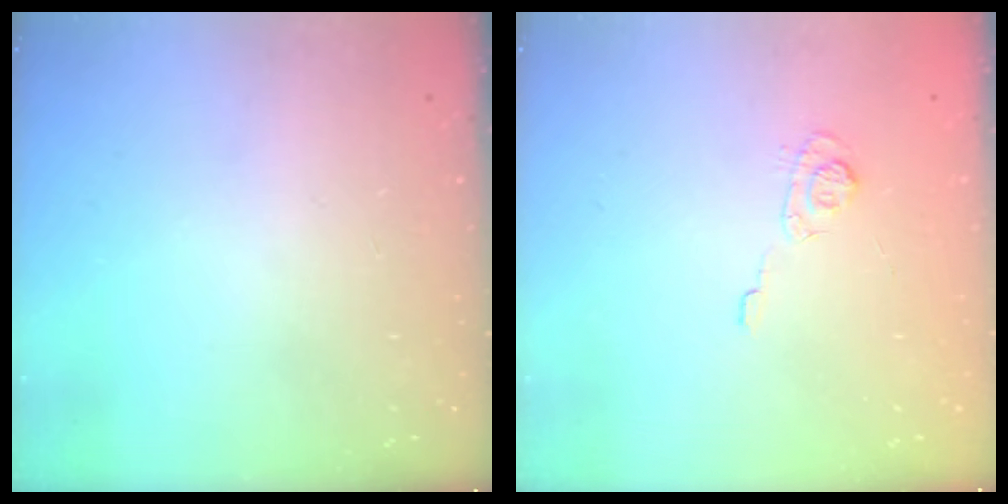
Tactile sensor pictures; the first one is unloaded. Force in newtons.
{"total": 5.5, "press": 5.3, "slide": 1.5}